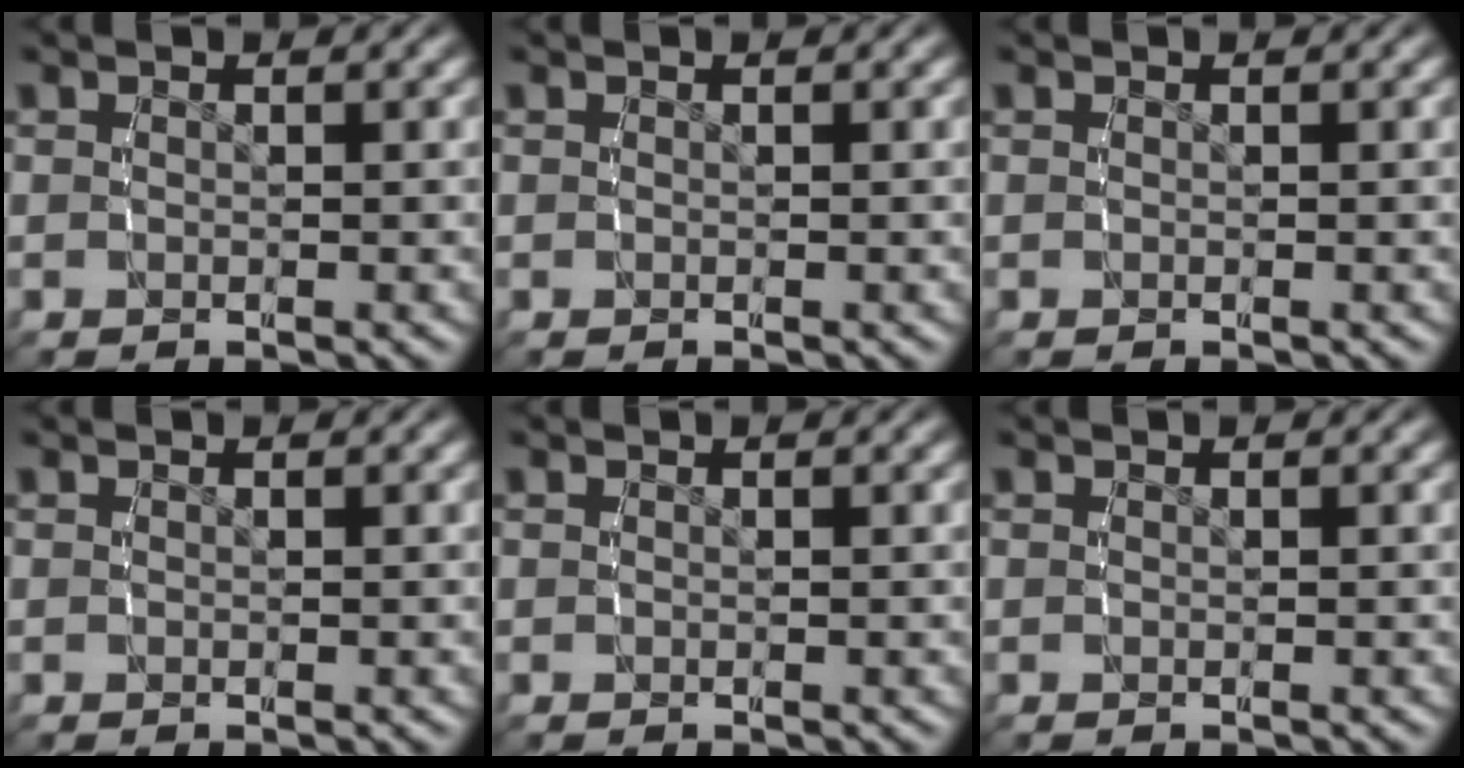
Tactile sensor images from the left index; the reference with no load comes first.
{"total": 0.0}
{"total": 0.0}
{"total": 0.0}
{"total": 0.0}
{"total": 0.0}